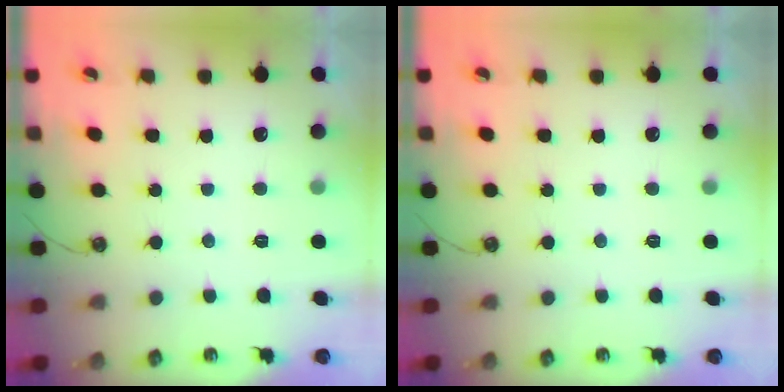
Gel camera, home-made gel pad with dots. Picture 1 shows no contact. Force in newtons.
{"total": 0.0}